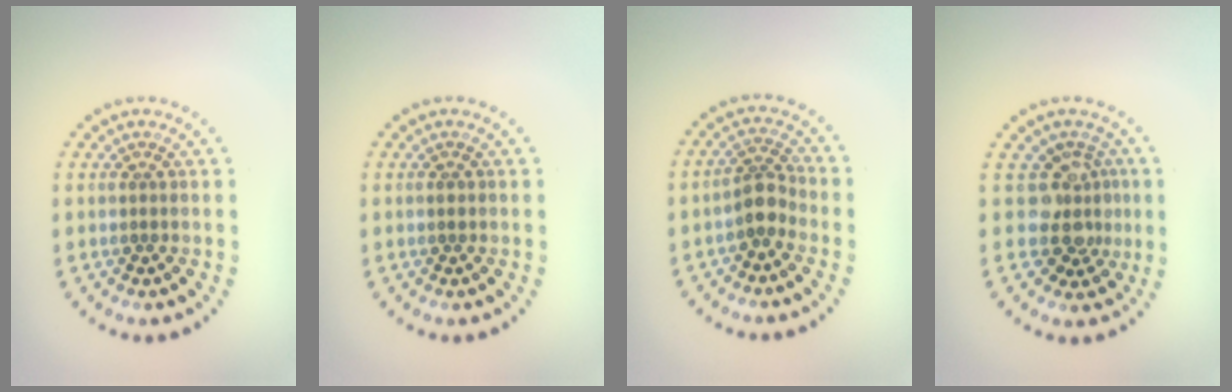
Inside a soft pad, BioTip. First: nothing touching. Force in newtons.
{"total": 0.5, "press": 0.5, "slide": 0.0}
{"total": 2.5, "press": 1.9, "slide": 1.6}
{"total": 3.4, "press": 2.6, "slide": 2.2}